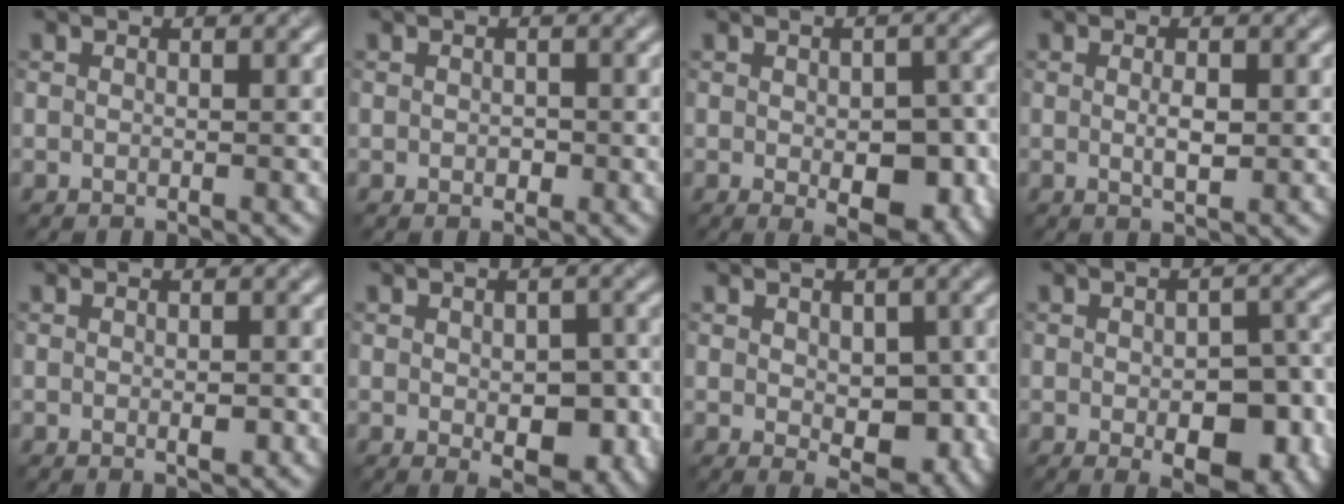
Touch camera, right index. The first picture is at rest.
{"total": 0.7, "force": [-0.1, 0.5, 0.4], "torque": [-0.006, -0.003, -0.002]}
{"total": 7.0, "force": [-1.7, 3.5, 5.8], "torque": [-0.077, -0.015, -0.016]}
{"total": 1.6, "force": [0.1, 0.5, 1.6], "torque": [-0.029, -0.002, 0.002]}
{"total": 1.1, "force": [-0.2, 0.4, 1.0], "torque": [-0.014, -0.001, -0.001]}
{"total": 5.9, "force": [-1.1, 3.0, 4.9], "torque": [-0.067, -0.013, -0.009]}
{"total": 5.7, "force": [-0.4, 3.3, 4.6], "torque": [-0.065, -0.014, 0.000]}
{"total": 7.7, "force": [-2.3, 3.9, 6.2], "torque": [-0.081, -0.013, -0.024]}